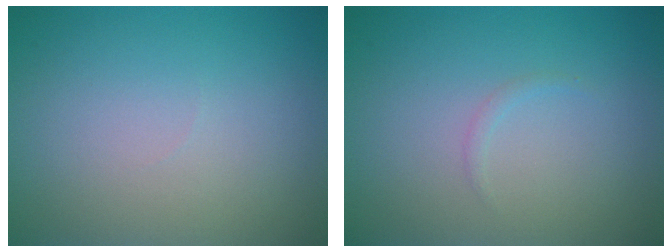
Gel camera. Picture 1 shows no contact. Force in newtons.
{"total": 0.5, "press": 0.5, "slide": 0.1}